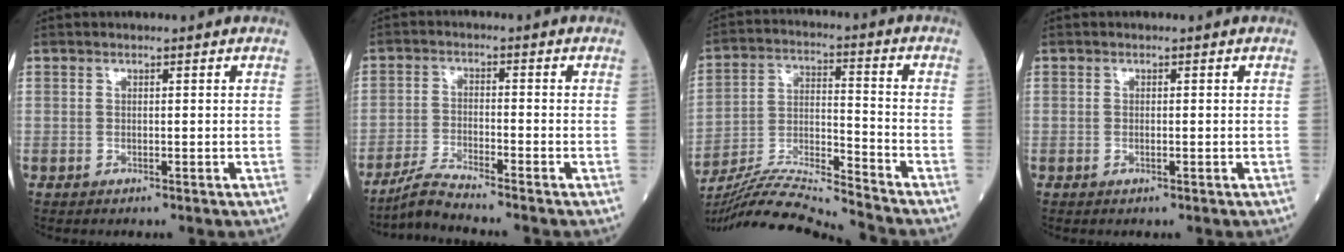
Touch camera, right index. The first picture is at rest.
{"total": 4.7, "force": [-4.3, -1.5, 1.2], "torque": [-0.034, -0.025, -0.084]}
{"total": 14.4, "force": [-13.7, -2.2, 3.9], "torque": [-0.075, 0.009, -0.249]}
{"total": 0.6, "force": [-0.2, 0.1, 0.5], "torque": [-0.011, -0.001, -0.002]}